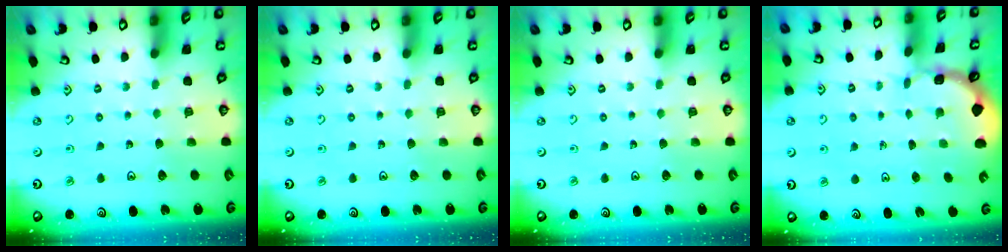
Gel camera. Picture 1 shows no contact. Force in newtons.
{"total": 0.0}
{"total": 0.0}
{"total": 1.6, "press": 1.6, "slide": 0.1}